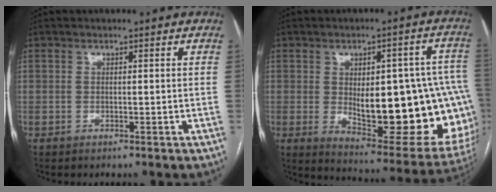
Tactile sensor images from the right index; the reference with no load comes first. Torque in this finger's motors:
{"motor_torque": [2.14, 0.00, 0.90, 0.19]}